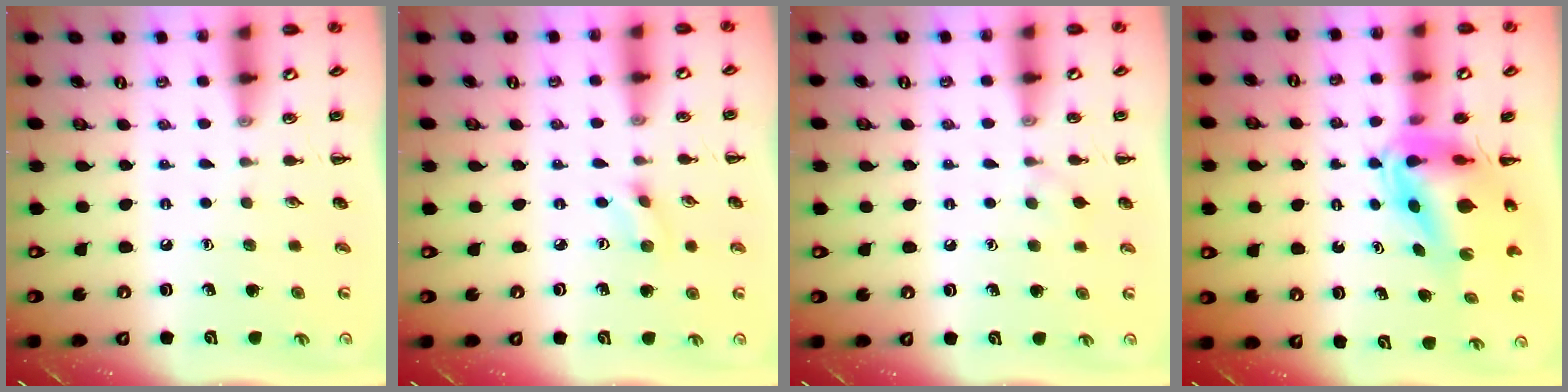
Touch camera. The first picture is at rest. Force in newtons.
{"total": 2.3, "press": 2.1, "slide": 0.8}
{"total": 4.1, "press": 3.8, "slide": 1.6}
{"total": 8.0, "press": 7.6, "slide": 2.6}